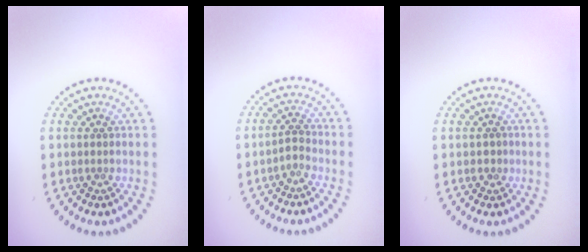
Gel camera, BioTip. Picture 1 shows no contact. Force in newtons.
{"total": 1.2, "press": 0.9, "slide": 0.7}
{"total": 0.7, "press": 0.7, "slide": 0.2}